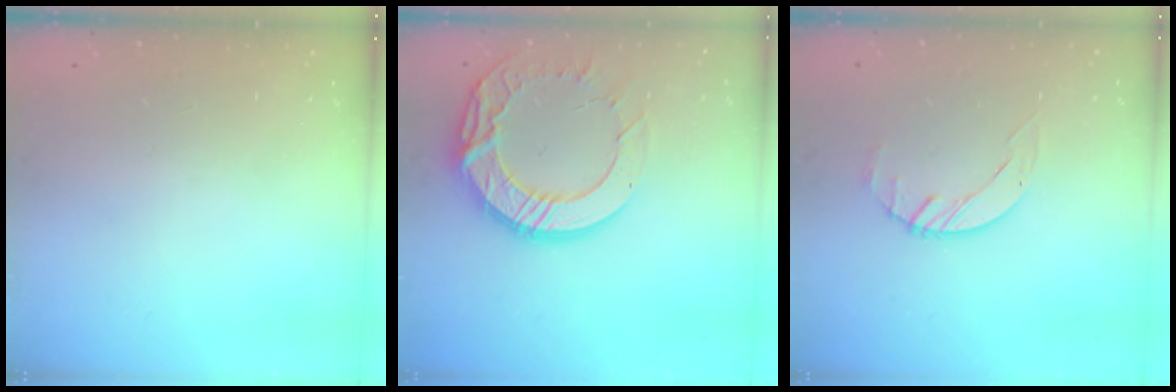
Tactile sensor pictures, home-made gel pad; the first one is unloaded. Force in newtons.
{"total": 17.6, "press": 17.5, "slide": 1.5}
{"total": 1.4, "press": 1.4, "slide": 0.2}